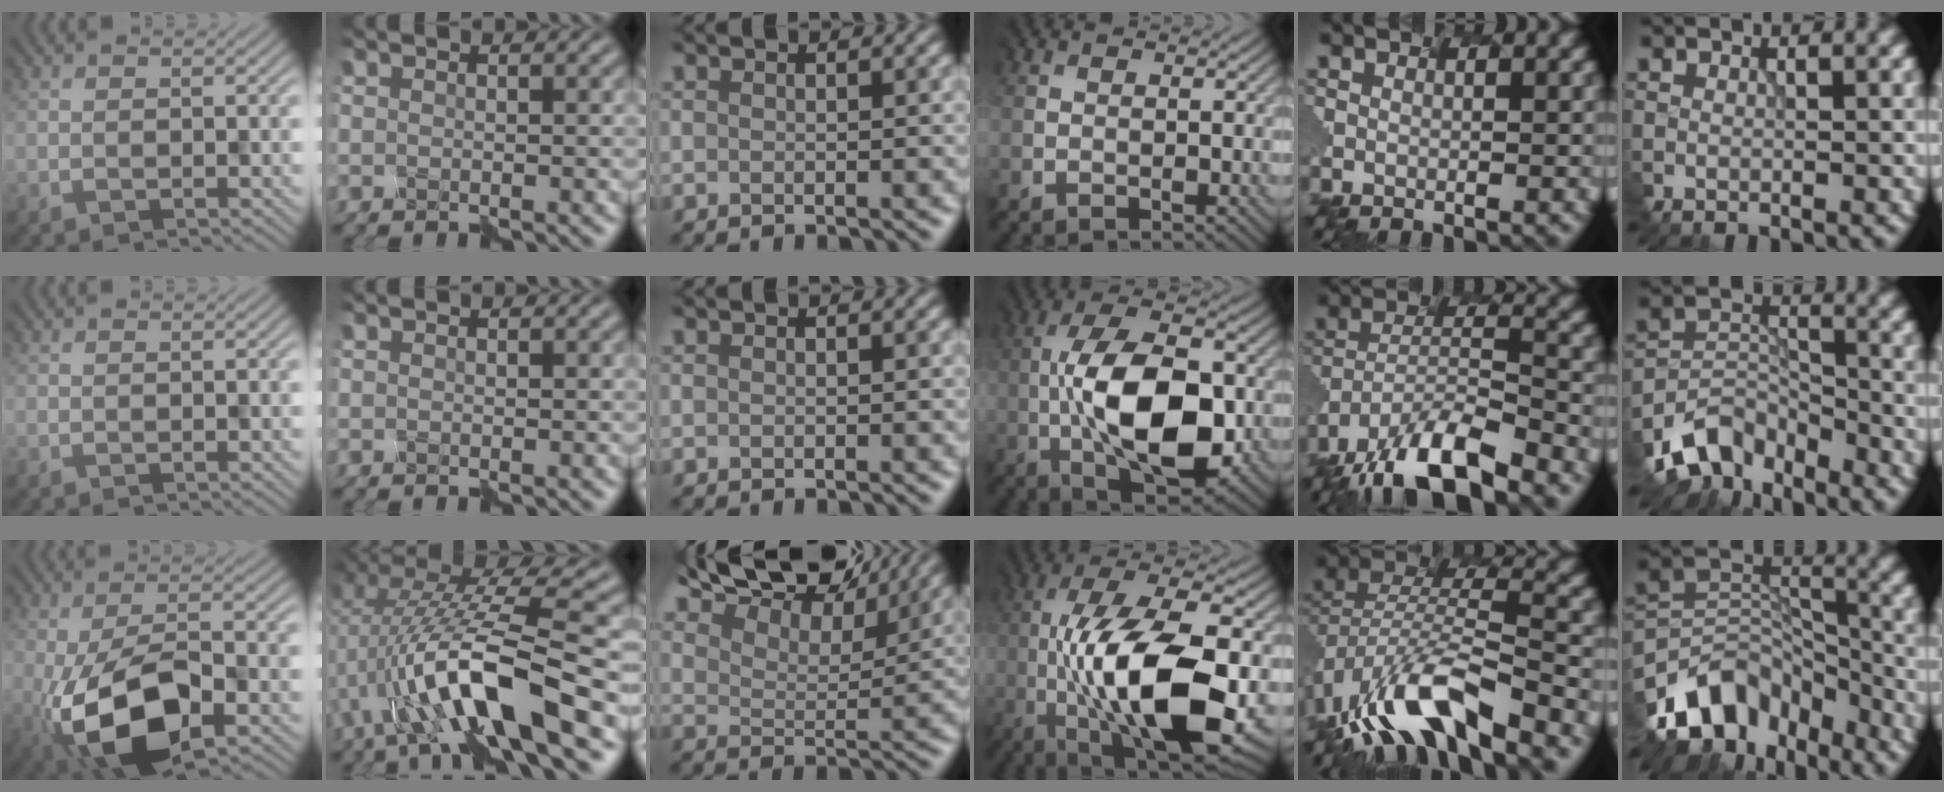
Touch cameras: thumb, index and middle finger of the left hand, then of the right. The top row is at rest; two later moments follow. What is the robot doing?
{"motion": "disassemble", "object": "markers"}